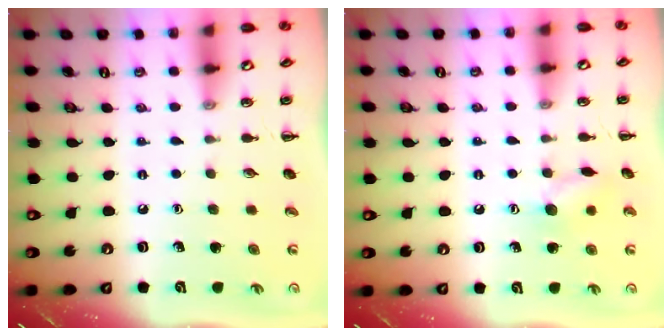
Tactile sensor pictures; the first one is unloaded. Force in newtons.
{"total": 7.6, "press": 7.6, "slide": 0.6}